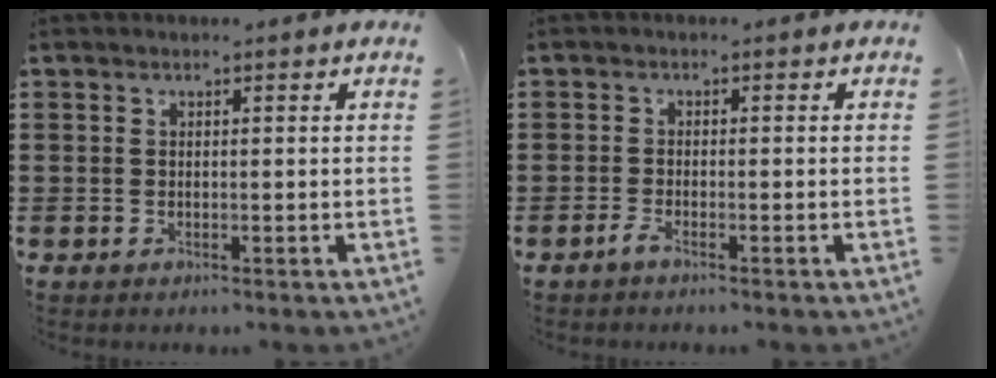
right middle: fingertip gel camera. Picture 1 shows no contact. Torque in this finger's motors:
{"motor_torque": [0.97, 0.66, 0.14, 0.03]}